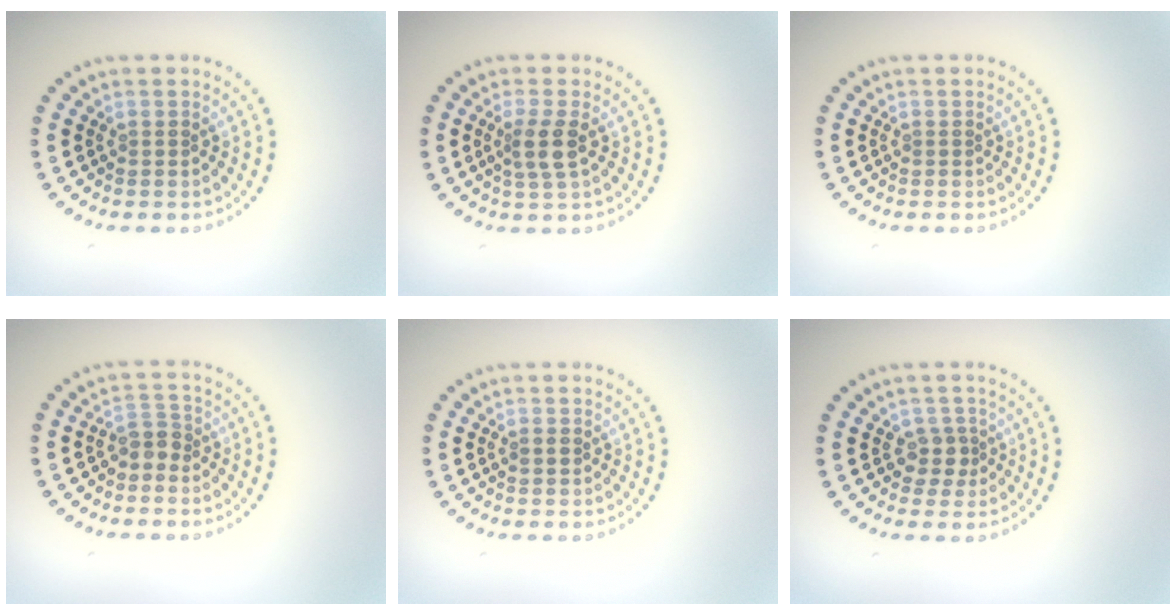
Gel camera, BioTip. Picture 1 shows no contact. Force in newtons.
{"total": 2.2, "press": 1.9, "slide": 1.1}
{"total": 0.0}
{"total": 1.8, "press": 1.5, "slide": 0.9}
{"total": 1.0, "press": 1.0, "slide": 0.1}
{"total": 1.9, "press": 1.6, "slide": 1.0}